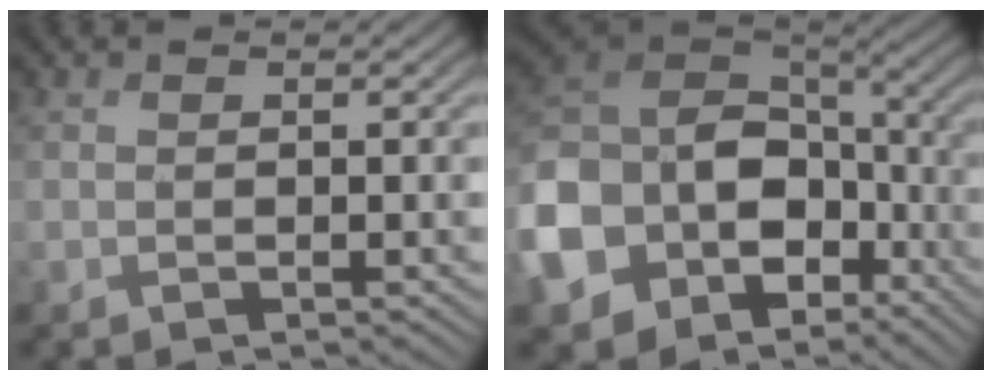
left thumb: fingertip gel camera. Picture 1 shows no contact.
{"total": 16.4, "force": [-6.0, 12.4, 9.0], "torque": [-0.256, -0.034, -0.112]}